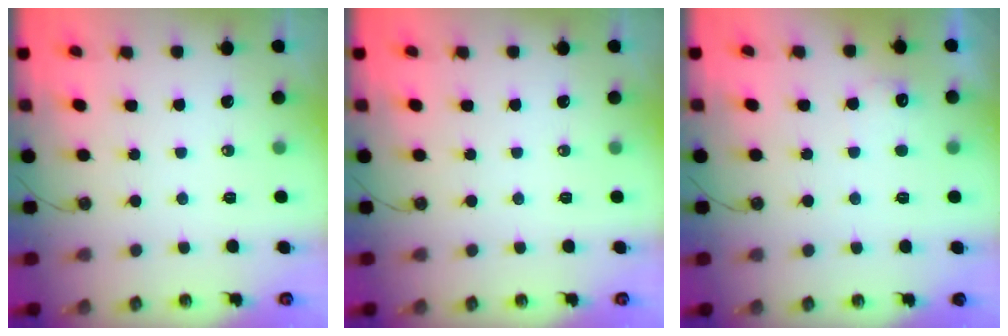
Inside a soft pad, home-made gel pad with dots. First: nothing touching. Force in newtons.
{"total": 0.0}
{"total": 6.0, "press": 6.0, "slide": 0.6}